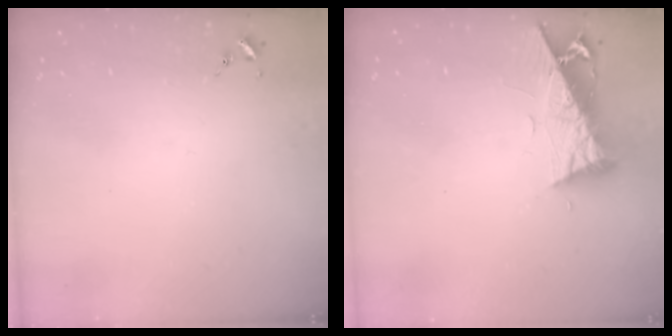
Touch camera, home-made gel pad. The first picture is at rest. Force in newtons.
{"total": 9.6, "press": 9.5, "slide": 1.2}